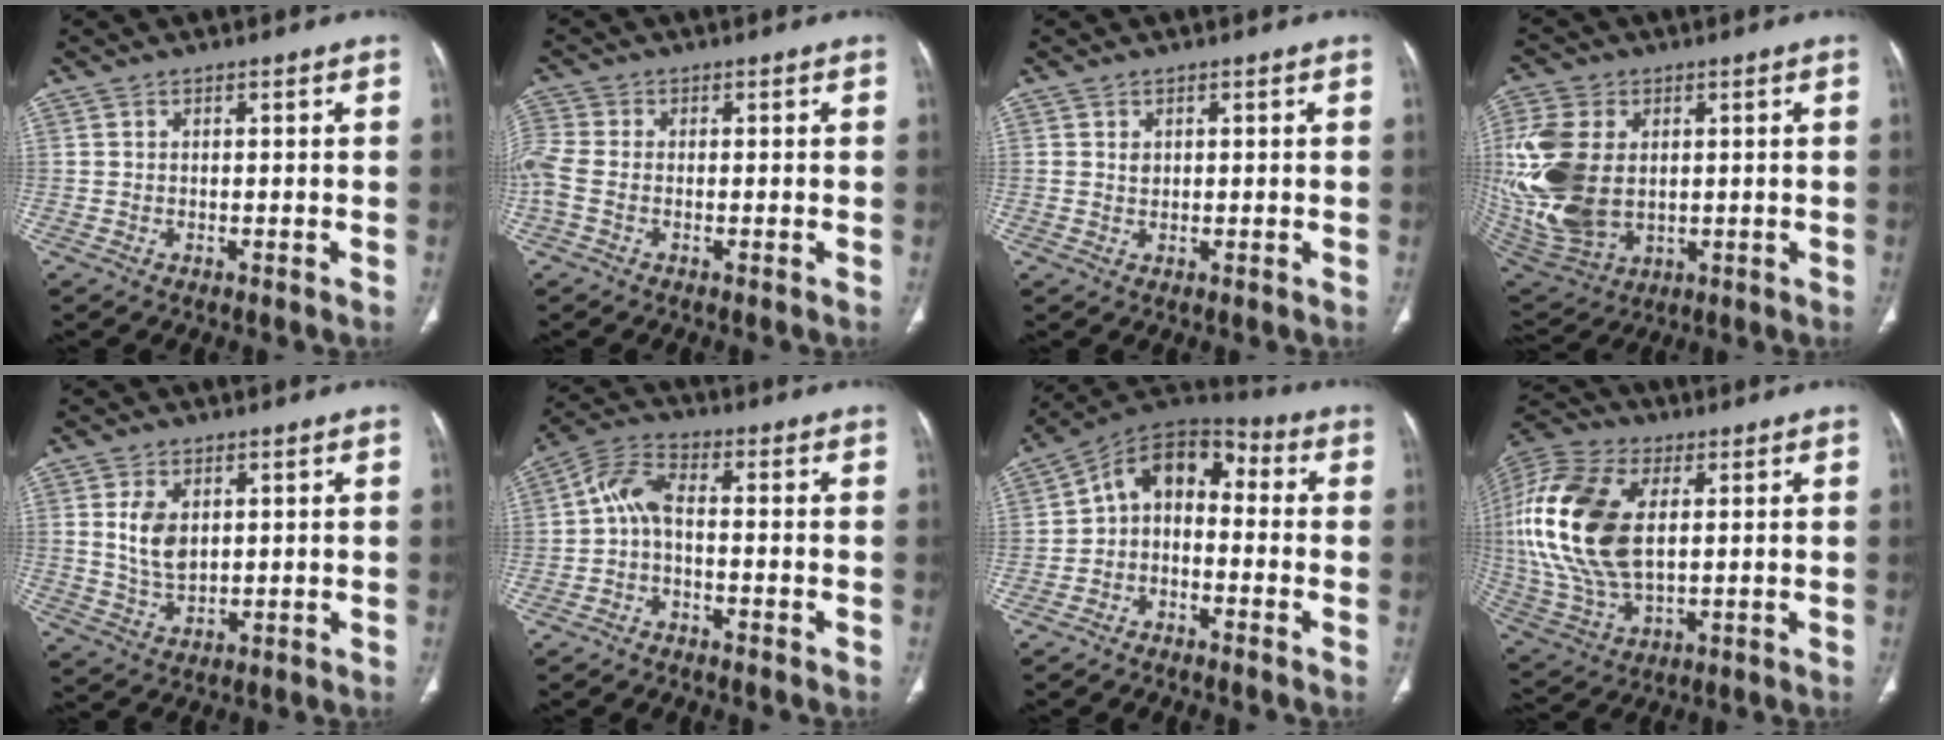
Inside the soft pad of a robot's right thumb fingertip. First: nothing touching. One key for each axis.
{"total": 4.6, "fx": -1.0, "fy": 2.9, "fz": 3.5, "tx": -0.105, "ty": 0.007, "tz": -0.027}
{"total": 1.2, "fx": 0.4, "fy": 0.9, "fz": 0.6, "tx": -0.007, "ty": -0.002, "tz": 0.011}
{"total": 20.5, "fx": 1.5, "fy": 13.9, "fz": 15.0, "tx": -0.344, "ty": -0.015, "tz": 0.051}
{"total": 6.7, "fx": 1.6, "fy": 4.1, "fz": 5.0, "tx": -0.084, "ty": -0.010, "tz": 0.039}
{"total": 5.9, "fx": -1.3, "fy": 3.0, "fz": 4.9, "tx": -0.102, "ty": 0.030, "tz": -0.035}
{"total": 10.4, "fx": -1.6, "fy": 7.1, "fz": 7.4, "tx": -0.098, "ty": 0.061, "tz": -0.043}
{"total": 22.4, "fx": 3.3, "fy": 12.8, "fz": 18.1, "tx": -0.397, "ty": -0.007, "tz": 0.060}